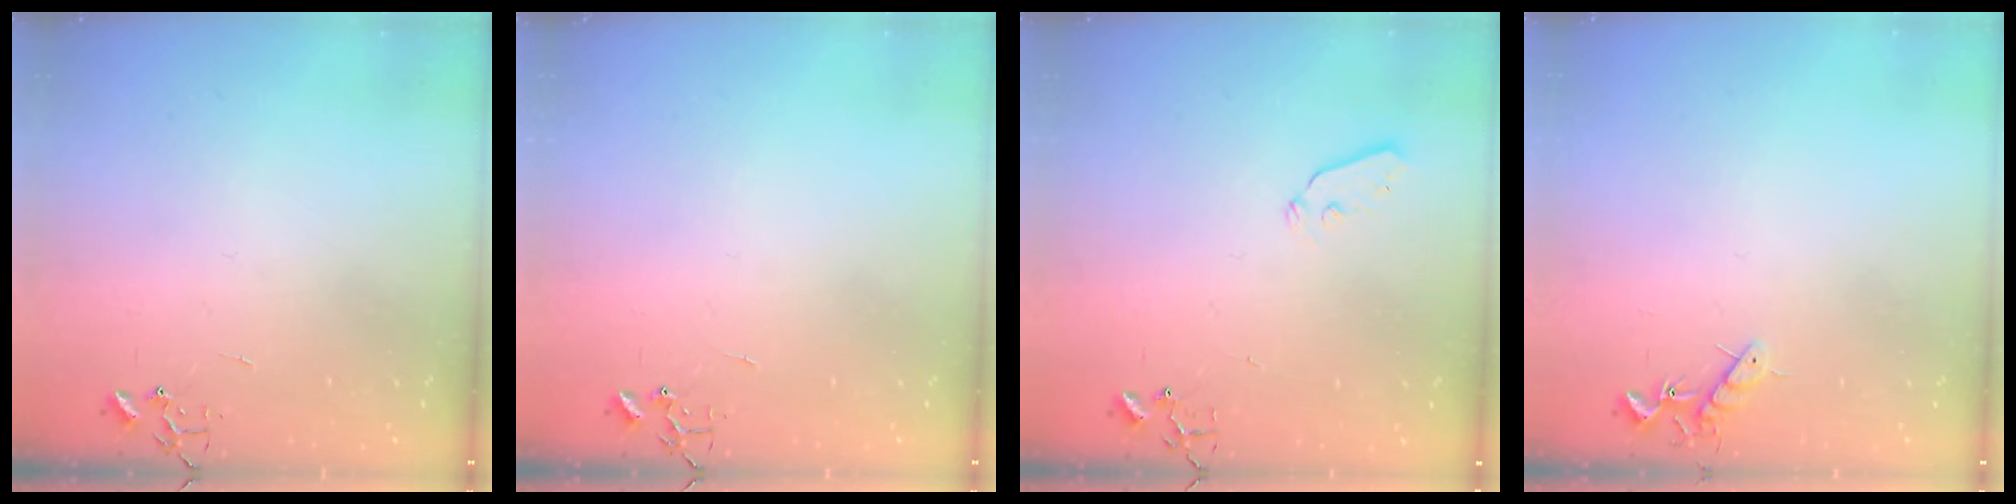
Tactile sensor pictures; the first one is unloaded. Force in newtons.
{"total": 0.0}
{"total": 4.4, "press": 4.3, "slide": 0.8}
{"total": 7.0, "press": 6.9, "slide": 0.9}